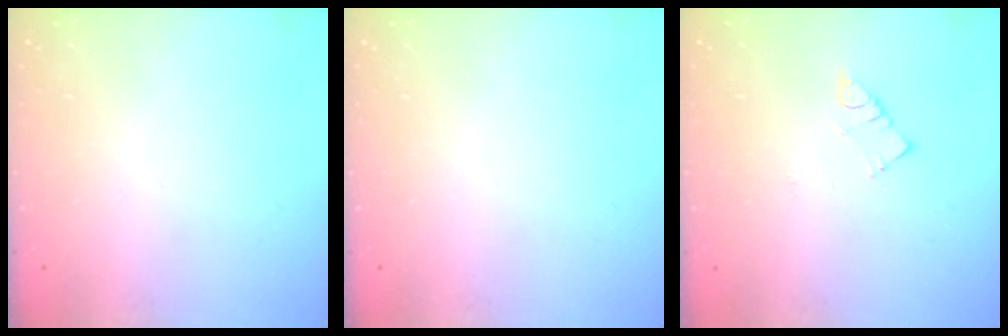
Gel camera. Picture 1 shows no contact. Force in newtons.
{"total": 0.0}
{"total": 4.0, "press": 4.0, "slide": 0.5}